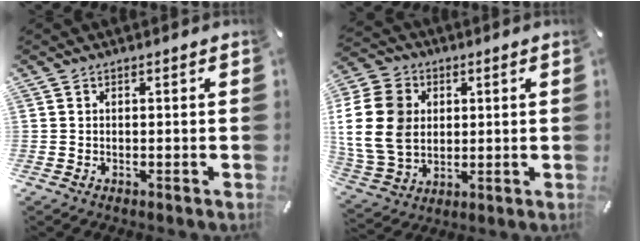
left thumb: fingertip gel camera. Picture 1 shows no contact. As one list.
[{"total": 16.2, "force": [2.3, 13.4, 8.9], "torque": [-0.204, 0.004, 0.040]}]